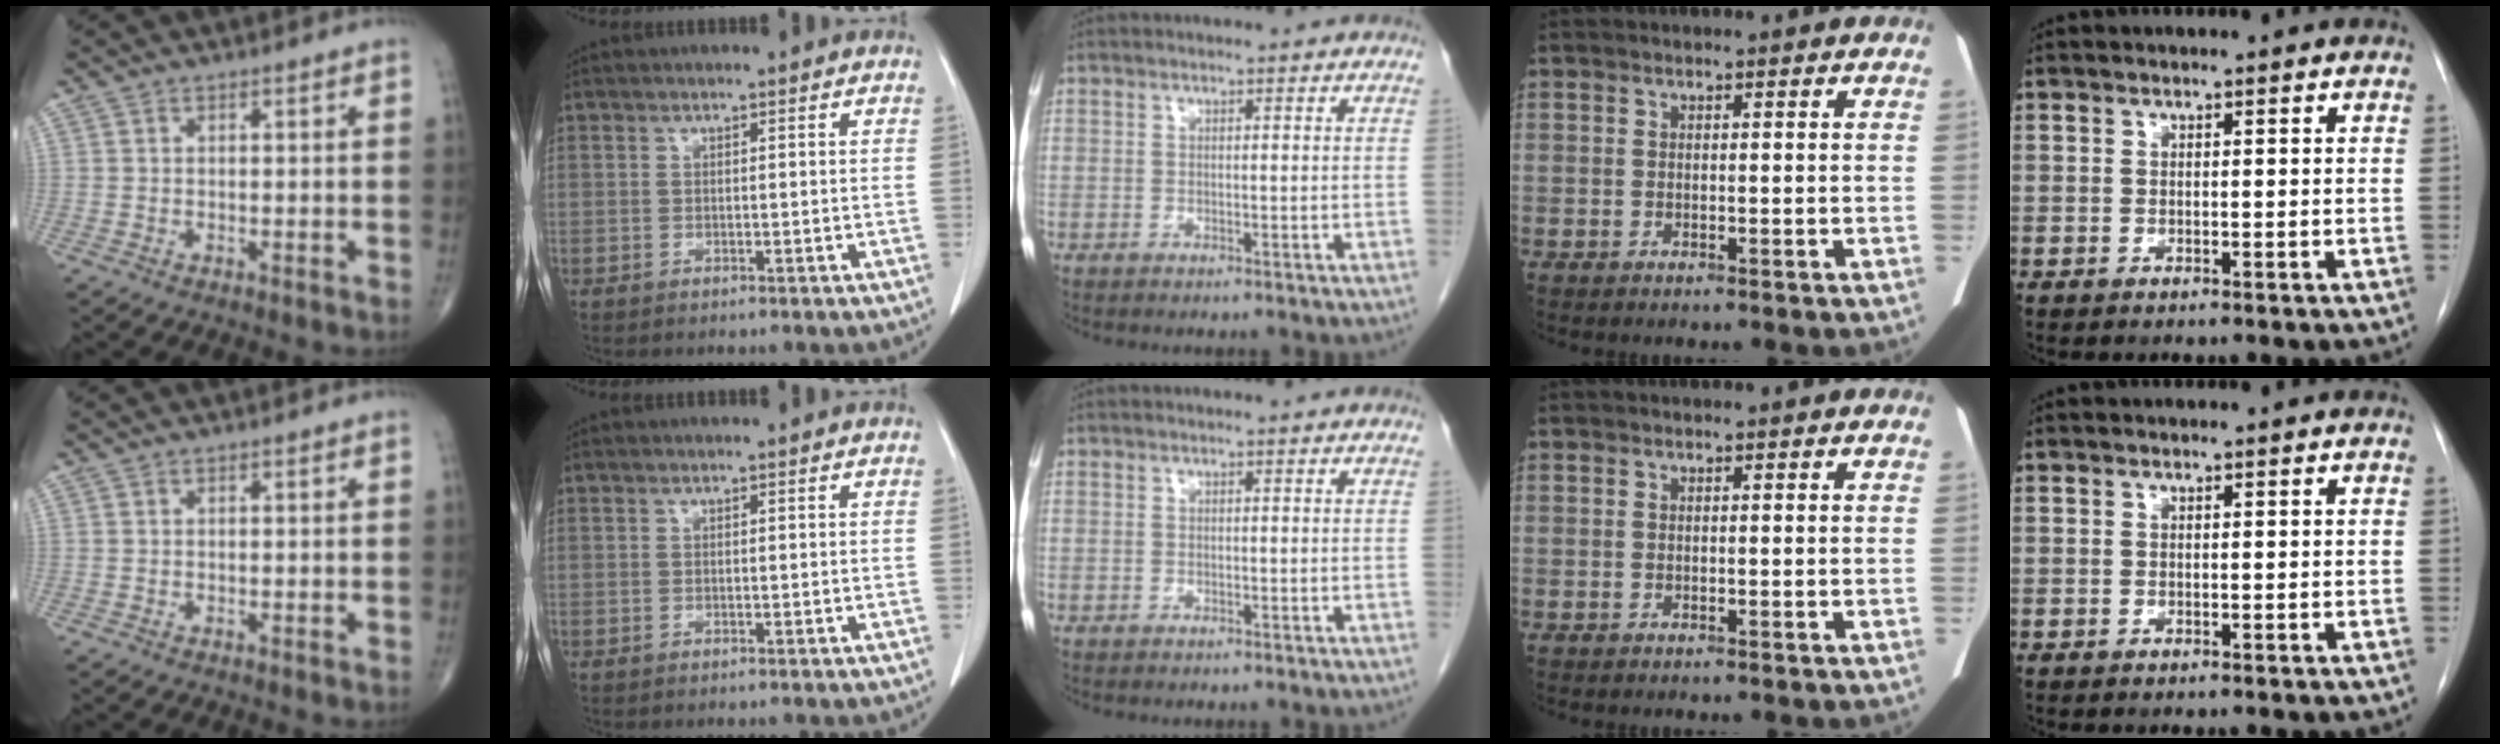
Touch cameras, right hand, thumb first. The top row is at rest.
{}